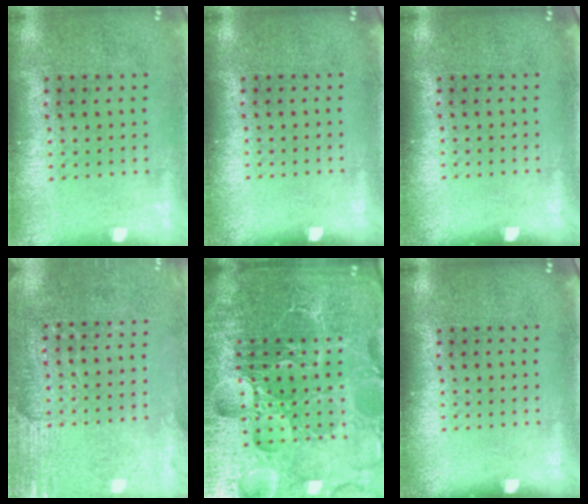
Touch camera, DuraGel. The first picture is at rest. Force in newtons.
{"total": 0.0}
{"total": 0.0}
{"total": 2.7, "press": 2.5, "slide": 0.9}
{"total": 6.5, "press": 5.8, "slide": 3.0}
{"total": 0.0}